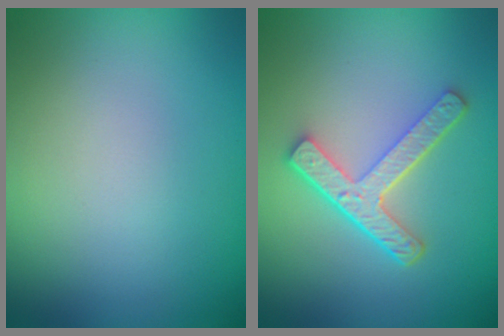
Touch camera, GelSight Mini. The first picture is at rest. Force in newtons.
{"total": 4.3, "press": 3.2, "slide": 2.9}